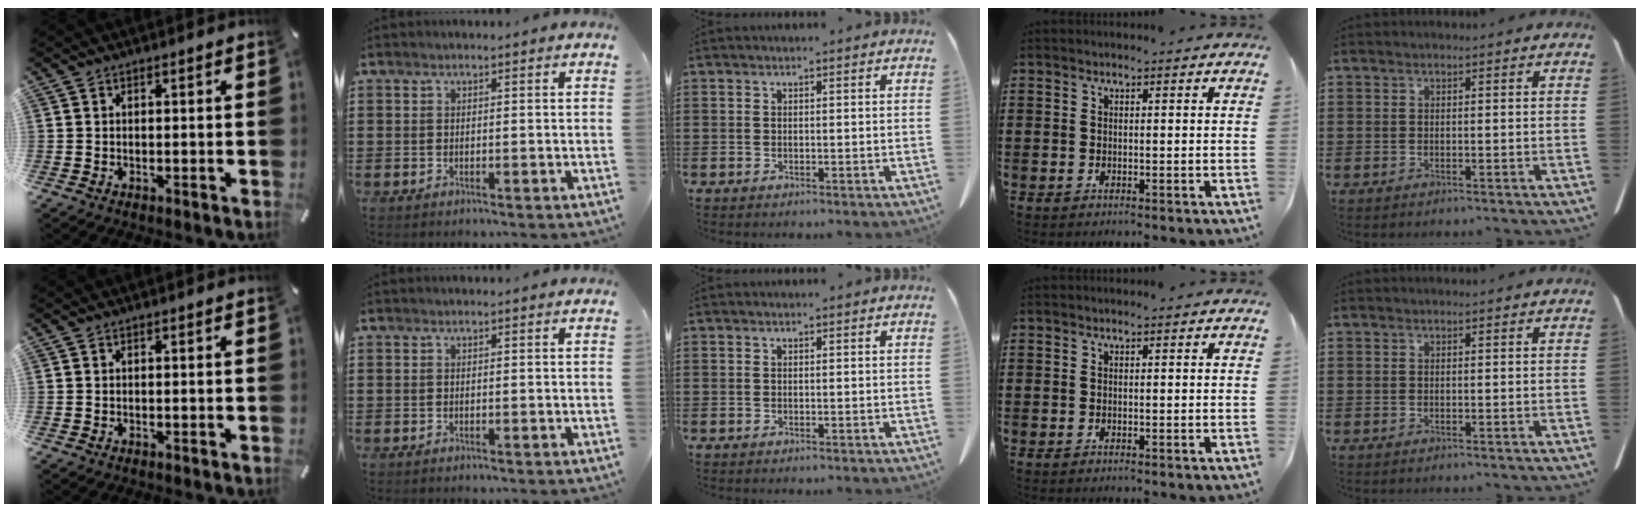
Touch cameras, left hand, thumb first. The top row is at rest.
{}